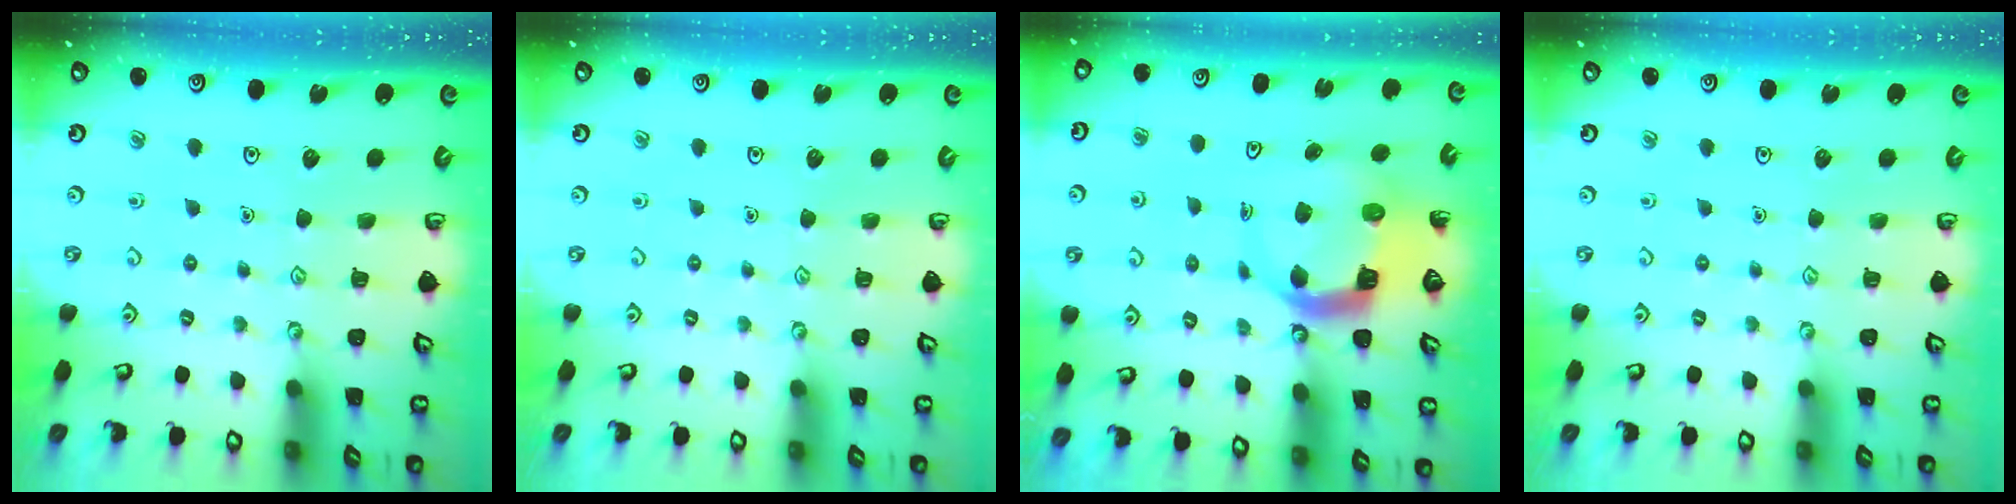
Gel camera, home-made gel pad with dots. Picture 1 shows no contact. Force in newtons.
{"total": 0.0}
{"total": 8.1, "press": 8.0, "slide": 0.9}
{"total": 0.0}